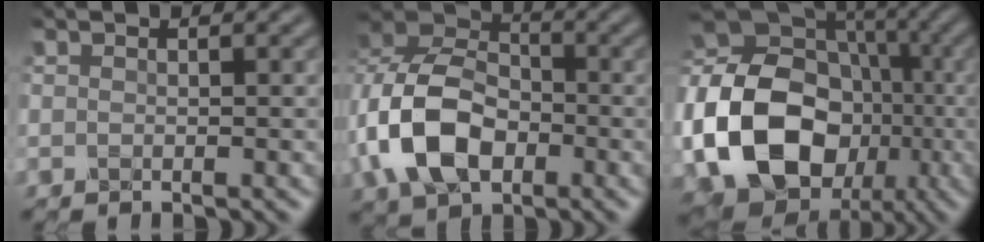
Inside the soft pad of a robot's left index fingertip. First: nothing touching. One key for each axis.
{"total": 9.4, "fx": -2.6, "fy": 6.4, "fz": 6.5, "tx": -0.151, "ty": 0.002, "tz": -0.057}
{"total": 17.4, "fx": -3.5, "fy": 13.6, "fz": 10.3, "tx": -0.212, "ty": -0.023, "tz": -0.071}